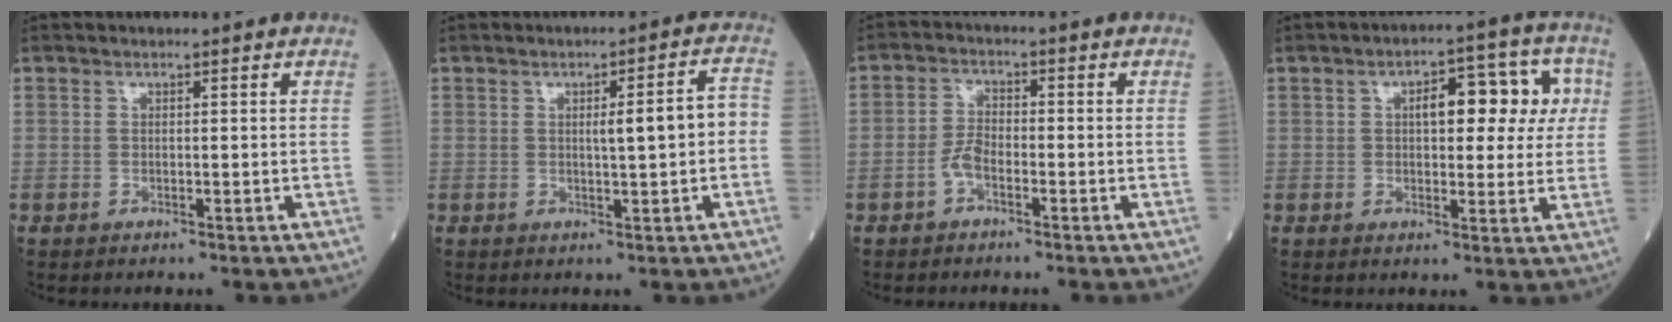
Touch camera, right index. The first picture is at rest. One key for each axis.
{"total": 5.1, "fx": -0.2, "fy": 0.5, "fz": 5.1, "tx": -0.073, "ty": 0.016, "tz": -0.002}
{"total": 3.0, "fx": -1.6, "fy": 1.4, "fz": 2.1, "tx": -0.040, "ty": 0.006, "tz": -0.035}
{"total": 9.9, "fx": 2.3, "fy": 4.4, "fz": 8.6, "tx": -0.102, "ty": 0.035, "tz": 0.029}